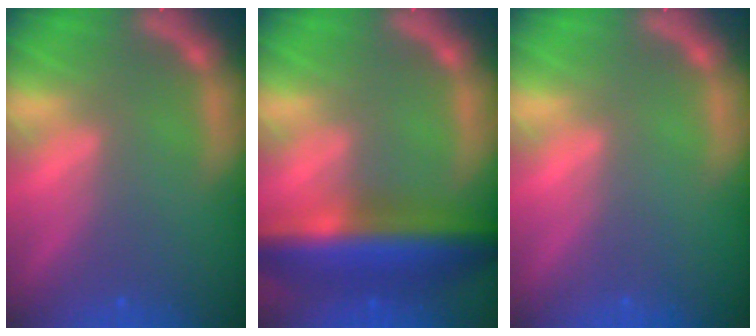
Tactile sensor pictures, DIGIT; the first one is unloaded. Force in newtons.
{"total": 9.5}
{"total": 0.0}